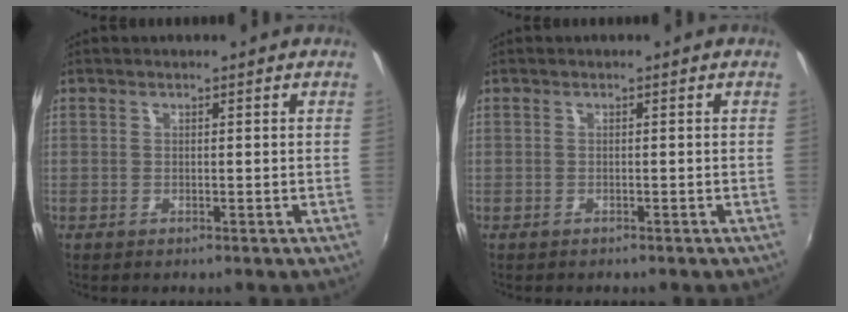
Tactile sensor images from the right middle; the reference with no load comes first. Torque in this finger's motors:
{"motor_torque": [-0.14, 0.03, 0.02, 0.00]}